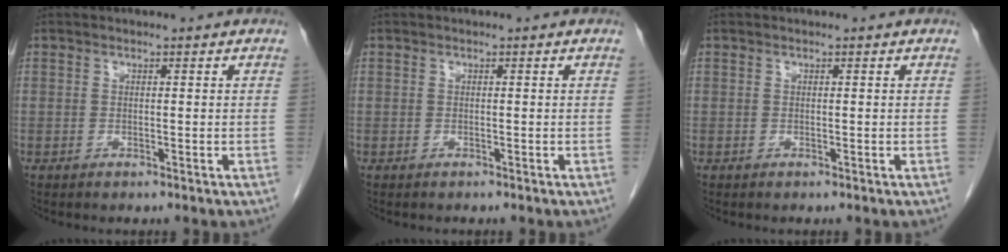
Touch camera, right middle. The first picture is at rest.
{"total": 0.0}
{"total": 0.0}